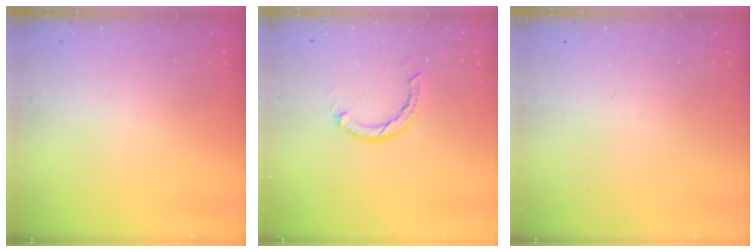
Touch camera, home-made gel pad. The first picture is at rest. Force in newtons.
{"total": 2.3, "press": 2.3, "slide": 0.3}
{"total": 0.0}